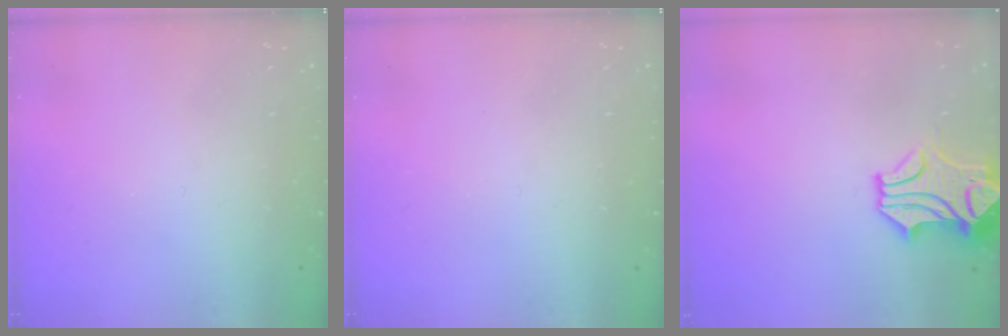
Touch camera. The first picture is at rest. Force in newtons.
{"total": 0.0}
{"total": 1.0, "press": 0.3, "slide": 1.0}